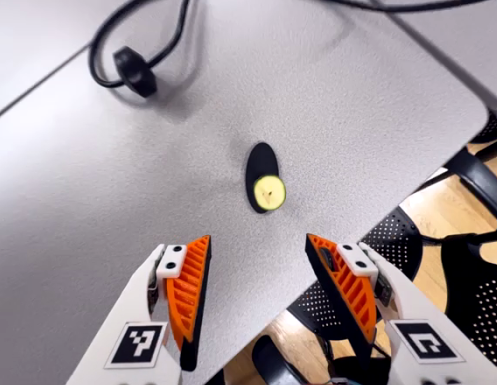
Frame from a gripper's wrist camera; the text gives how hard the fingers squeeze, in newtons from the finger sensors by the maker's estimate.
{"total": 0.0}